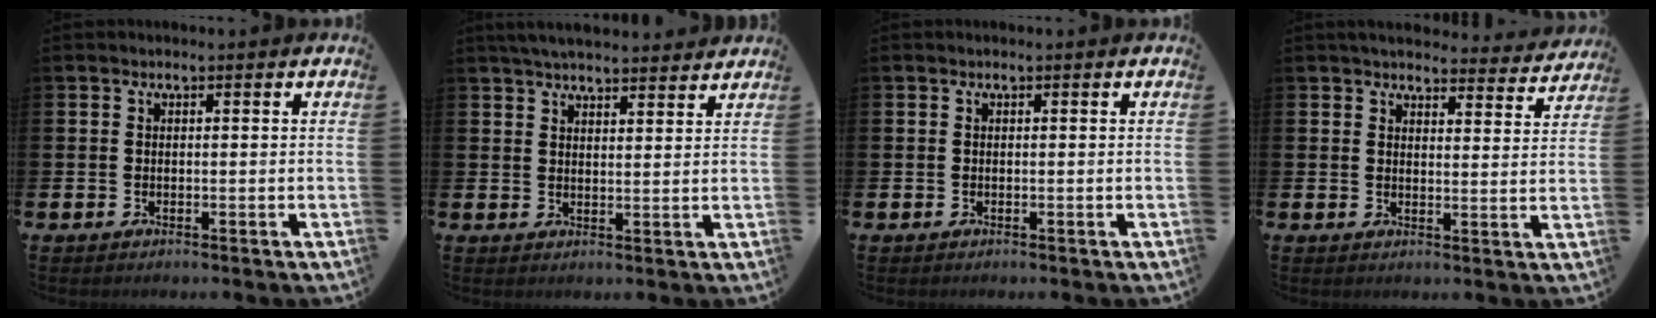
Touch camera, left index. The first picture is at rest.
{"total": 4.4, "force": [4.3, 0.6, 0.8], "torque": [-0.023, -0.016, 0.078]}
{"total": 0.0}
{"total": 4.3, "force": [4.2, 0.9, 0.6], "torque": [-0.014, -0.031, 0.072]}